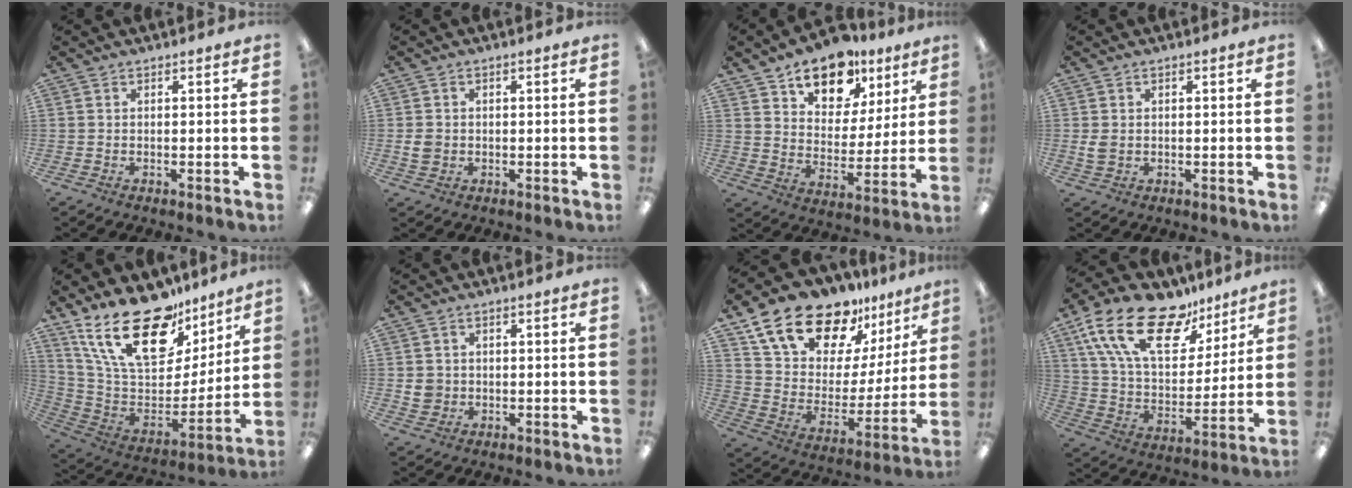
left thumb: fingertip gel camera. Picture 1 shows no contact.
{"total": 3.2, "force": [-0.3, 2.7, 1.7], "torque": [-0.022, 0.004, -0.006]}
{"total": 14.4, "force": [10.3, 8.1, 5.8], "torque": [-0.083, -0.061, 0.185]}
{"total": 2.7, "force": [0.1, 2.0, 1.8], "torque": [-0.032, 0.000, -0.003]}
{"total": 25.1, "force": [16.8, 12.2, 14.0], "torque": [-0.248, -0.109, 0.303]}
{"total": 3.5, "force": [0.0, 3.3, 1.1], "torque": [-0.014, 0.003, 0.000]}
{"total": 19.4, "force": [15.4, 9.3, 7.2], "torque": [-0.143, -0.108, 0.280]}
{"total": 22.2, "force": [13.7, 11.0, 13.5], "torque": [-0.265, -0.069, 0.244]}